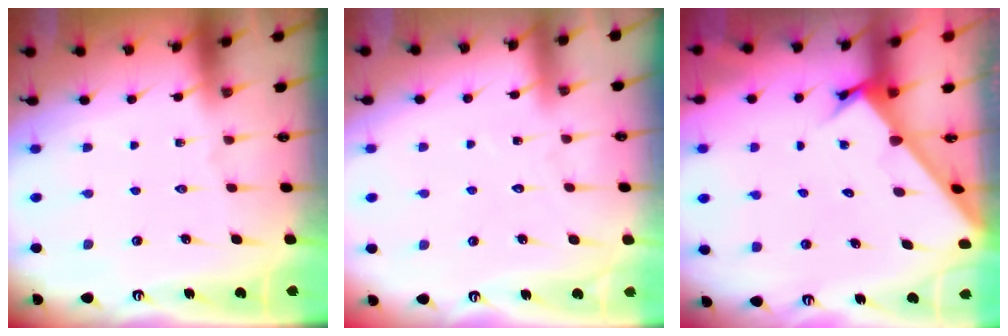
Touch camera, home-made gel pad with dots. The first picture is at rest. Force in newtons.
{"total": 4.5, "press": 4.4, "slide": 0.4}
{"total": 2.8, "press": 2.8, "slide": 0.2}